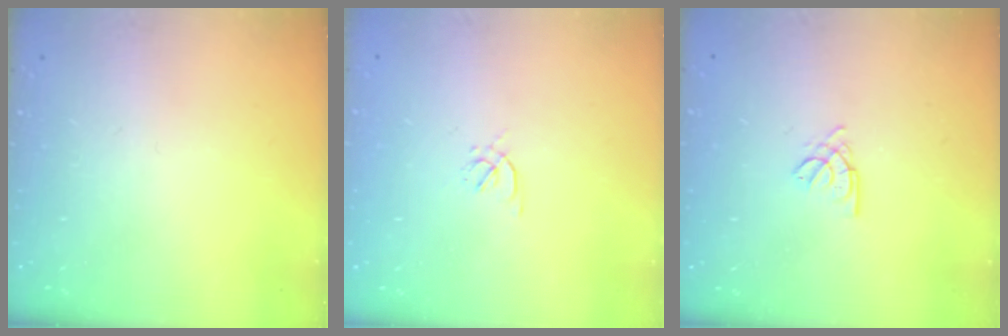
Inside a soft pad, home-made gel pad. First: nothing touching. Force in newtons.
{"total": 1.6, "press": 1.6, "slide": 0.4}
{"total": 2.3, "press": 2.3, "slide": 0.5}